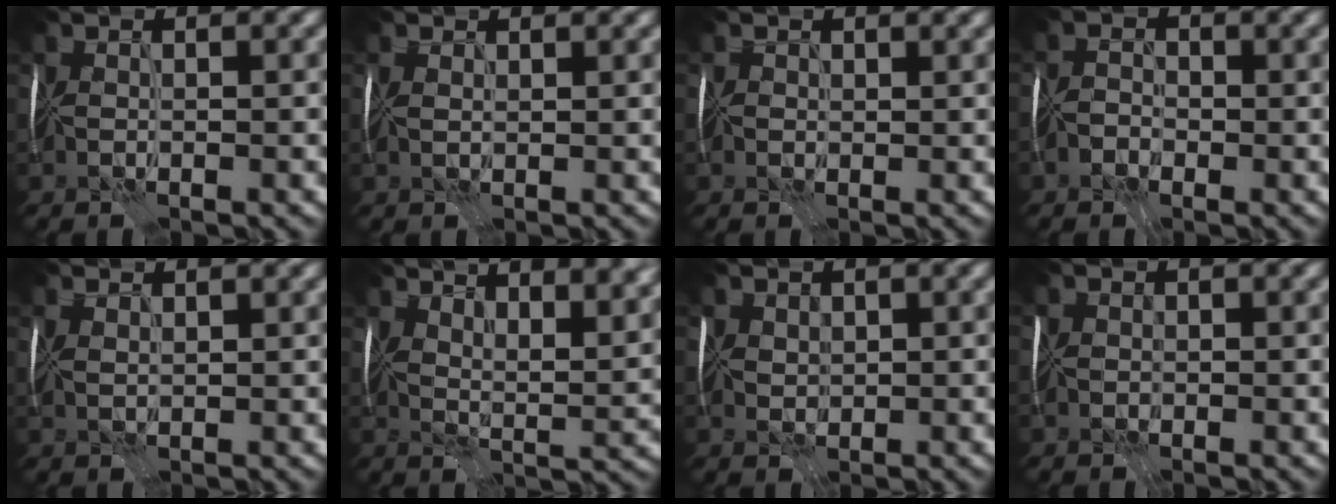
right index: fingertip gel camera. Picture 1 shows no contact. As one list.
[{"total": 1.2, "force": [0.8, 0.6, 0.6], "torque": [-0.010, 0.010, 0.006]}, {"total": 1.0, "force": [0.4, 0.9, 0.1], "torque": [-0.004, 0.004, 0.000]}, {"total": 1.6, "force": [-1.6, 0.1, -0.2], "torque": [0.011, 0.003, -0.031]}, {"total": 1.3, "force": [1.2, 0.4, 0.5], "torque": [-0.013, 0.008, 0.017]}, {"total": 12.2, "force": [7.7, 4.7, 8.2], "torque": [-0.107, 0.037, 0.088]}, {"total": 1.8, "force": [1.2, 1.3, 0.4], "torque": [-0.012, 0.012, 0.022]}, {"total": 1.3, "force": [-0.1, 1.2, 0.3], "torque": [0.003, 0.010, -0.008]}]